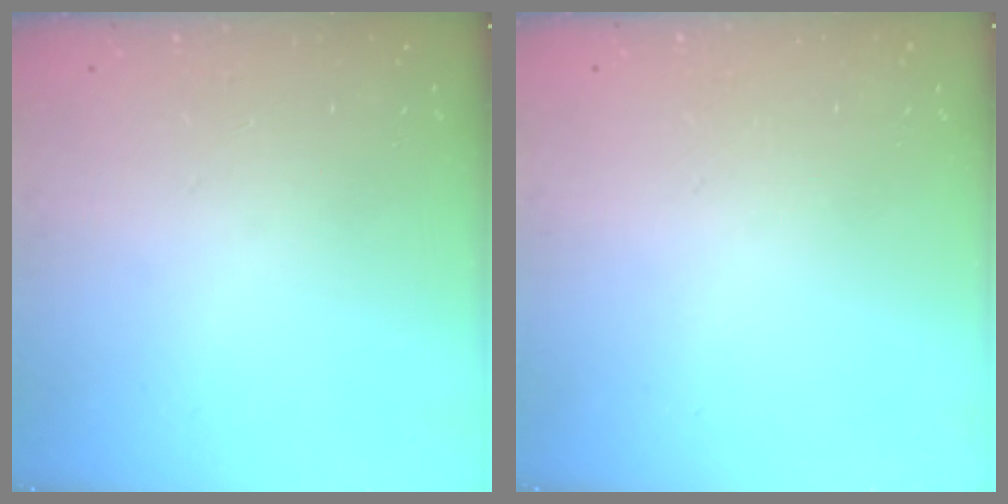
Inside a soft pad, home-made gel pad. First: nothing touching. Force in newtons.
{"total": 0.0}